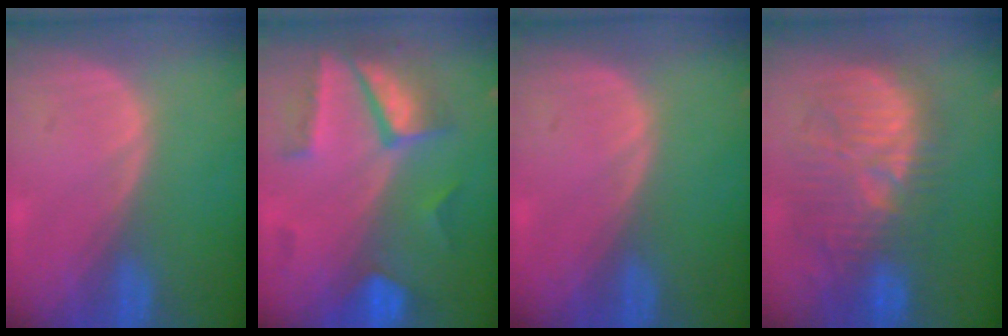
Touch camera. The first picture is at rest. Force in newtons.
{"total": 8.7, "press": 7.8, "slide": 3.9}
{"total": 0.0}
{"total": 11.4, "press": 11.2, "slide": 2.4}